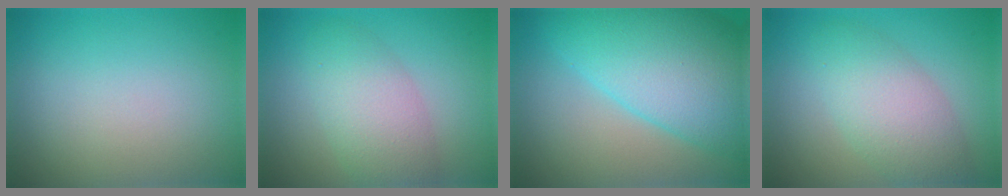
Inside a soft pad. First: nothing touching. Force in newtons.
{"total": 4.8, "press": 4.7, "slide": 0.2}
{"total": 12.6, "press": 12.6, "slide": 0.4}
{"total": 5.2, "press": 5.2, "slide": 0.3}